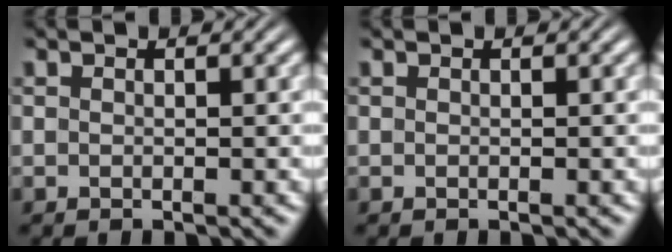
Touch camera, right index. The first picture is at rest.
{"total": 0.0}